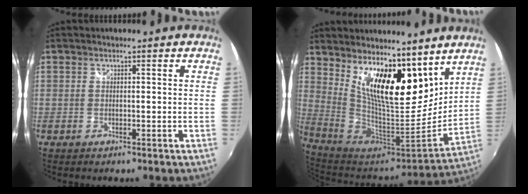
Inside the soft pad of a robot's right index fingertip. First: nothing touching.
{"total": 17.6, "force": [10.4, 6.5, 12.6], "torque": [-0.209, -0.008, 0.193]}